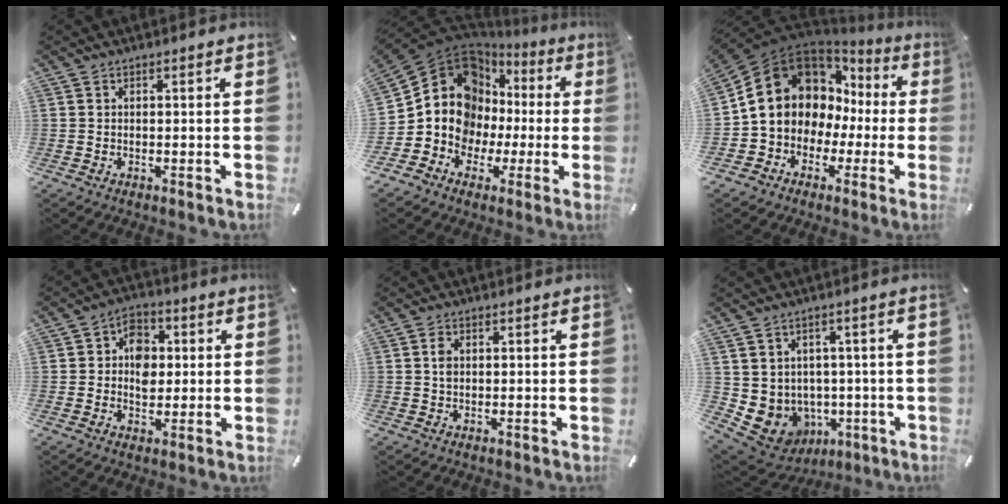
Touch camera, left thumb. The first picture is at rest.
{"total": 13.3, "force": [2.0, 12.2, 4.9], "torque": [-0.123, -0.041, 0.042]}
{"total": 14.2, "force": [3.0, 12.2, 6.6], "torque": [-0.125, -0.025, 0.060]}
{"total": 7.6, "force": [0.4, 6.2, 4.4], "torque": [-0.049, 0.002, 0.003]}
{"total": 2.0, "force": [0.3, 1.4, 1.4], "torque": [-0.023, 0.002, 0.002]}
{"total": 7.8, "force": [-1.1, 7.6, 1.9], "torque": [-0.069, -0.014, -0.011]}